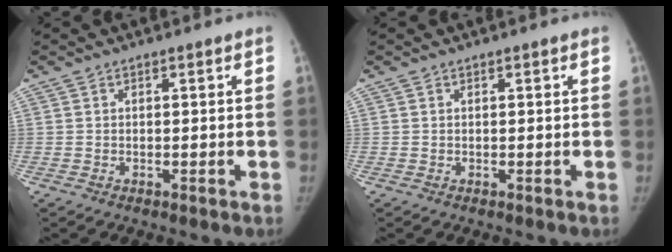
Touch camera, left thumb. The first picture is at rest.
{"total": 0.0}